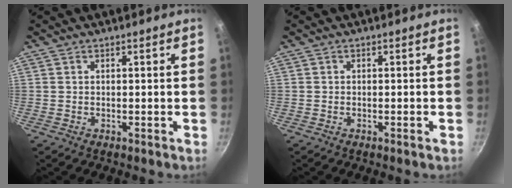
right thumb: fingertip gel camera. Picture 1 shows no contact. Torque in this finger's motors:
{"motor_torque": [-0.07, 0.19, -0.09, 0.11, 0.01]}